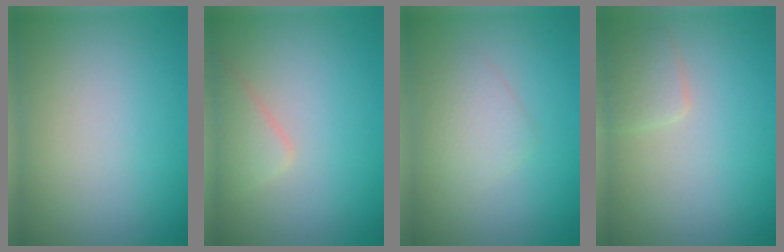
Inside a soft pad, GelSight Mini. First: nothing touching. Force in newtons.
{"total": 2.3, "press": 2.3, "slide": 0.1}
{"total": 2.1, "press": 2.1, "slide": 0.0}
{"total": 1.9, "press": 1.9, "slide": 0.1}